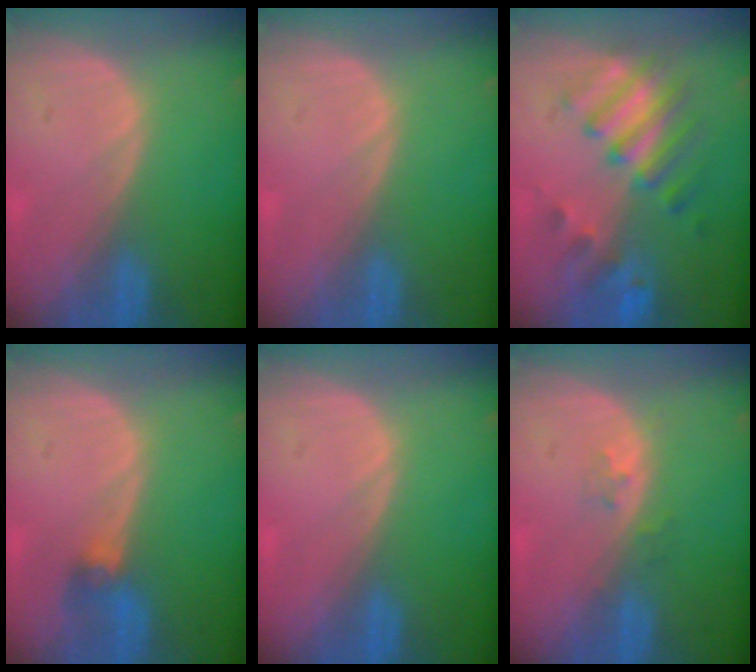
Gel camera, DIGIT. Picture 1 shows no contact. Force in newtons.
{"total": 0.0}
{"total": 7.8, "press": 7.6, "slide": 1.8}
{"total": 2.8, "press": 2.6, "slide": 1.0}
{"total": 0.0}
{"total": 1.9, "press": 1.4, "slide": 1.2}